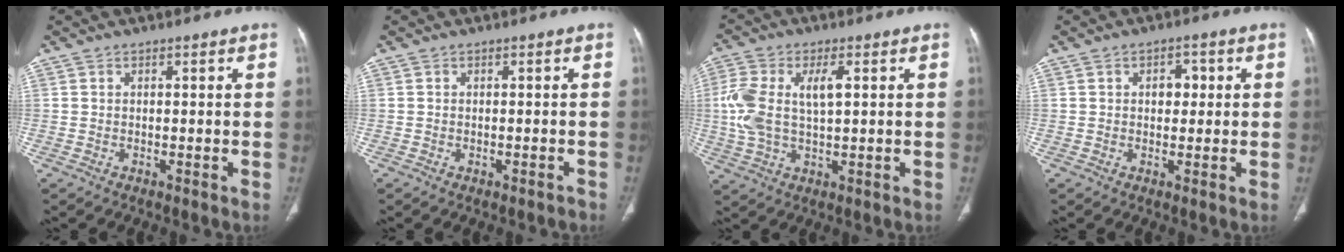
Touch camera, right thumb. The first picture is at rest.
{"total": 1.0, "force": [-0.7, 0.6, 0.3], "torque": [-0.007, 0.010, -0.007]}
{"total": 11.2, "force": [1.7, 5.5, 9.6], "torque": [-0.220, 0.010, 0.034]}
{"total": 3.3, "force": [0.6, 2.4, 2.3], "torque": [-0.015, 0.003, 0.006]}